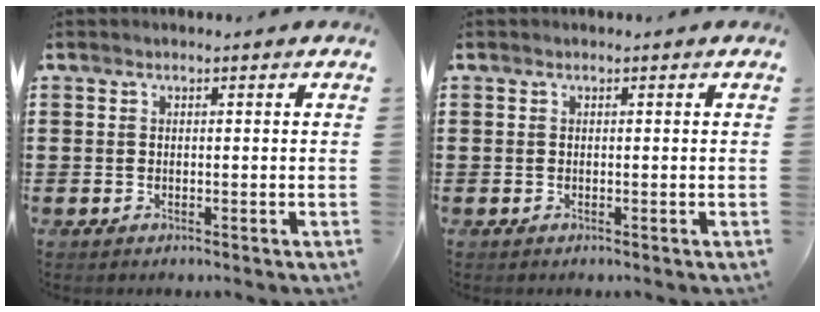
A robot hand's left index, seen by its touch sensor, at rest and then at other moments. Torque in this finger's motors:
{"motor_torque": [0.00, 0.00, 0.00, -0.01]}